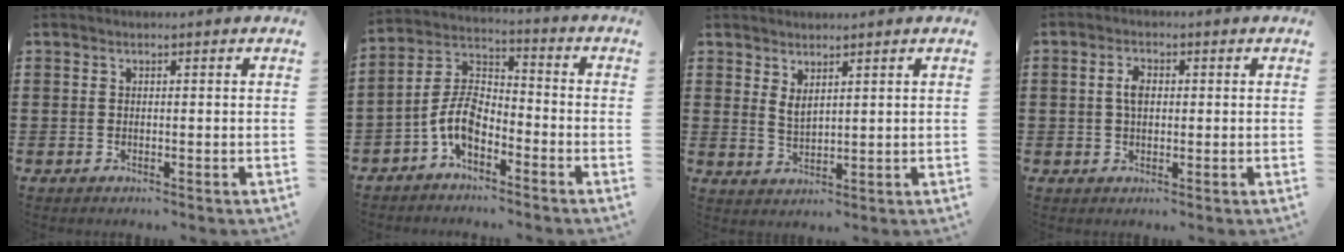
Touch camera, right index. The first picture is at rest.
{"total": 7.7, "force": [-4.1, 3.8, 5.3], "torque": [-0.137, -0.004, -0.088]}
{"total": 2.3, "force": [1.9, 0.7, 1.1], "torque": [-0.026, 0.003, 0.036]}
{"total": 3.4, "force": [0.4, 1.9, 2.7], "torque": [-0.057, 0.010, 0.006]}